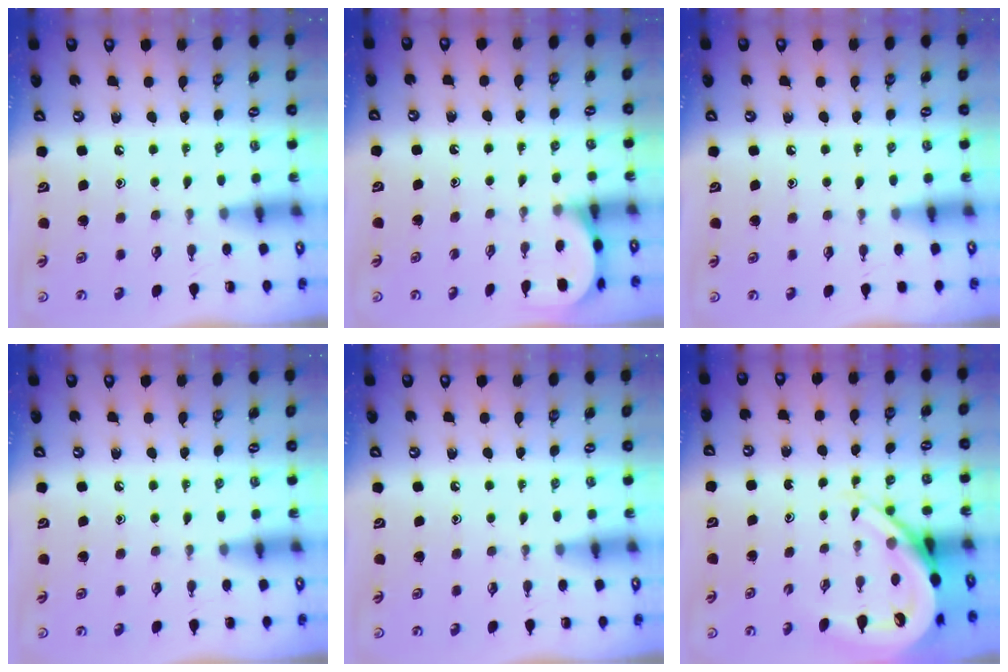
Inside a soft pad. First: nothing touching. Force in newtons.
{"total": 2.5, "press": 2.5, "slide": 0.3}
{"total": 3.7, "press": 3.6, "slide": 0.4}
{"total": 0.0}
{"total": 0.0}
{"total": 9.0, "press": 8.9, "slide": 1.0}